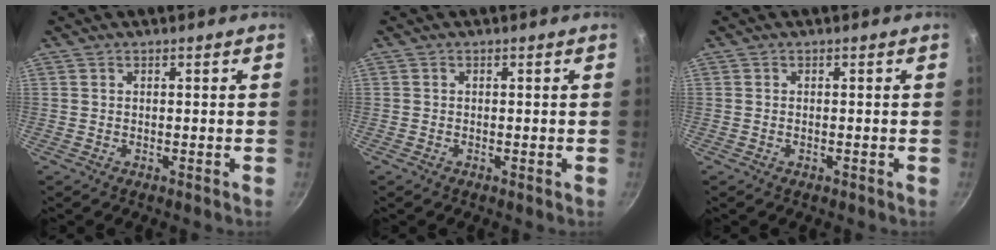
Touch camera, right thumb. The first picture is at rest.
{"total": 0.0}
{"total": 0.6, "force": [-0.3, 0.3, 0.4], "torque": [-0.007, 0.003, -0.005]}